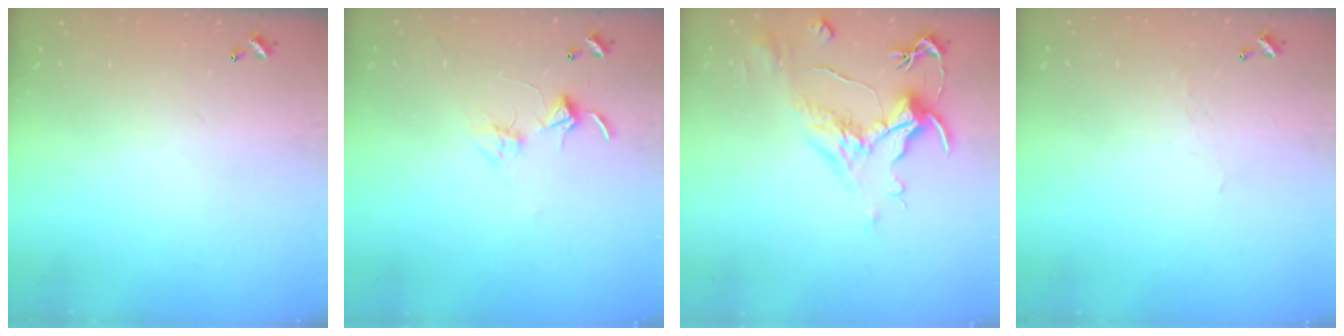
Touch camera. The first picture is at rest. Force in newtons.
{"total": 2.8, "press": 2.8, "slide": 0.2}
{"total": 1.6, "press": 0.7, "slide": 1.5}
{"total": 1.7, "press": 1.7, "slide": 0.4}